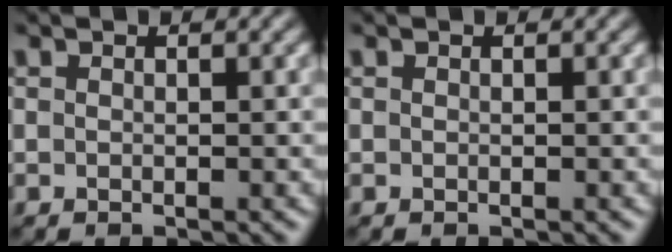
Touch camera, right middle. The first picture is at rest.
{"total": 0.0}